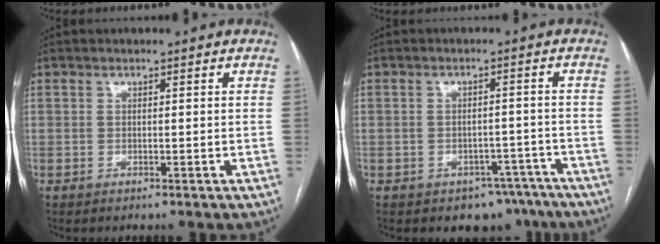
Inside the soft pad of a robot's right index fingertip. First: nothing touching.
{"total": 6.4, "force": [-4.8, 4.2, 0.9], "torque": [0.017, 0.021, -0.060]}